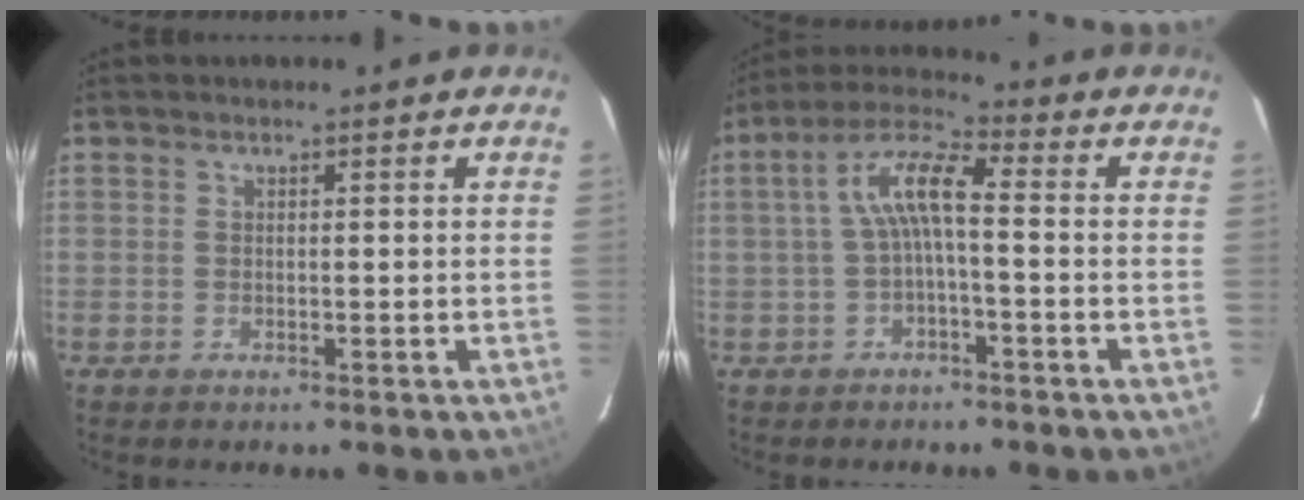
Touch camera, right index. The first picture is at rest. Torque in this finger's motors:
{"motor_torque": [0.28, 0.01, 0.36, 0.11]}